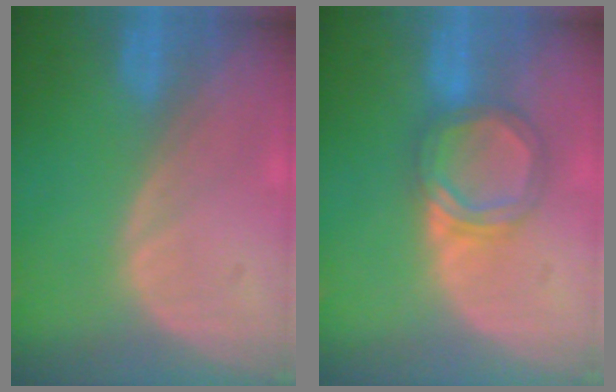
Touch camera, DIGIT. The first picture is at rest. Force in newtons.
{"total": 5.4, "press": 5.3, "slide": 1.0}